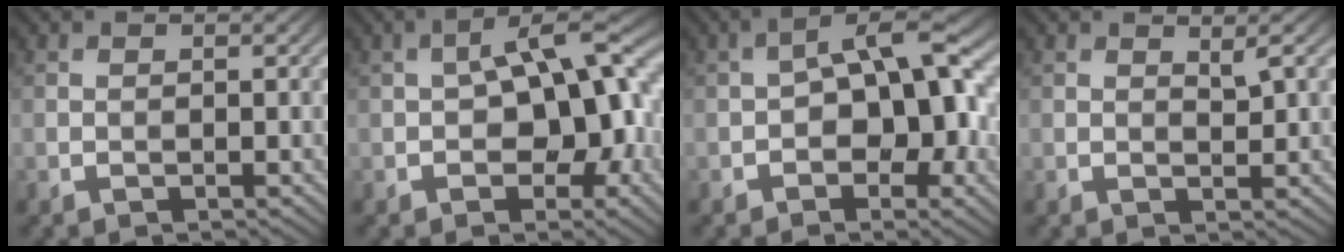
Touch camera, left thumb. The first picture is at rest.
{"total": 12.4, "force": [-0.6, 6.7, 10.4], "torque": [-0.128, 0.015, -0.018]}
{"total": 8.8, "force": [-1.2, 5.1, 7.1], "torque": [-0.080, 0.019, -0.032]}
{"total": 1.8, "force": [1.1, 0.3, 1.4], "torque": [-0.026, -0.001, 0.020]}